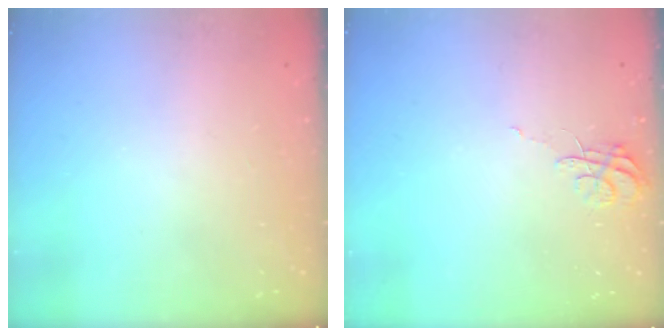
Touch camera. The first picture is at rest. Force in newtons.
{"total": 6.1, "press": 6.0, "slide": 0.5}